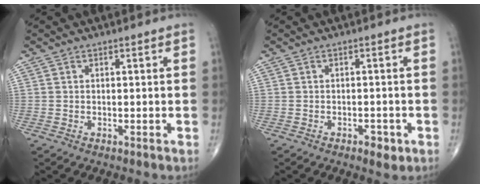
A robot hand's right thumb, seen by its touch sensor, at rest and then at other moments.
{"total": 2.5, "force": [-1.3, 1.3, 1.7], "torque": [-0.019, 0.004, -0.015]}